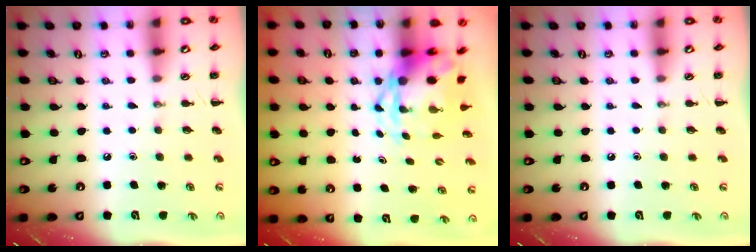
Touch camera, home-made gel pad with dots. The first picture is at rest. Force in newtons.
{"total": 4.7, "press": 4.5, "slide": 1.2}
{"total": 0.0}